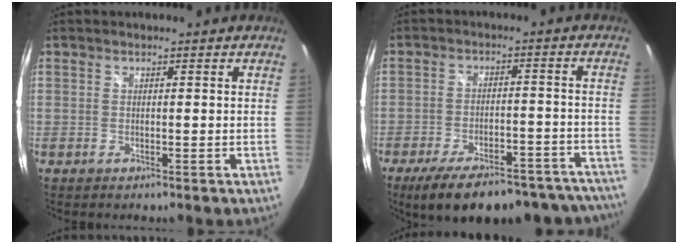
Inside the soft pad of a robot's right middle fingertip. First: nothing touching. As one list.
[{"total": 23.3, "force": [-19.5, 7.6, 10.2], "torque": [-0.176, -0.002, -0.246]}]